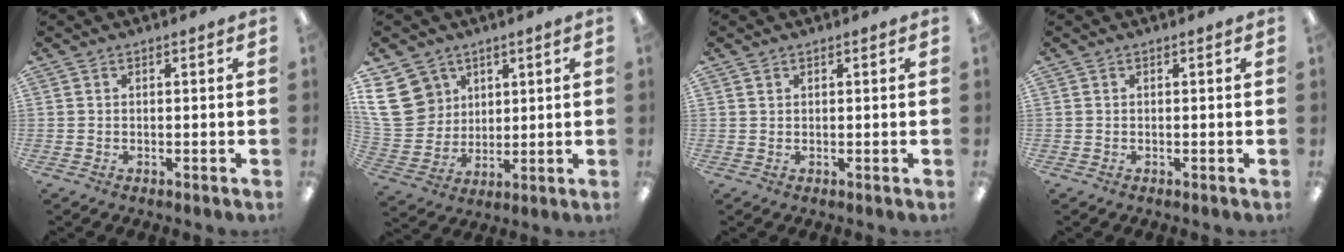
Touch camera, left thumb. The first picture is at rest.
{"total": 13.2, "force": [5.3, 11.1, 5.0], "torque": [-0.107, -0.017, 0.106]}
{"total": 0.9, "force": [0.5, 0.6, 0.2], "torque": [-0.006, 0.002, 0.010]}
{"total": 0.0}